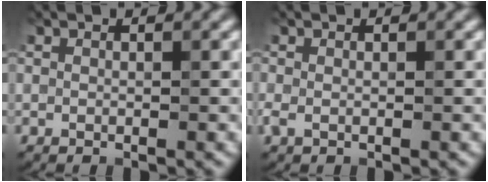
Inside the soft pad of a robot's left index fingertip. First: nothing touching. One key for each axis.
{"total": 0.9, "fx": -0.2, "fy": 0.5, "fz": 0.7, "tx": -0.017, "ty": -0.004, "tz": -0.005}